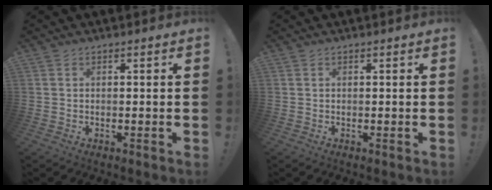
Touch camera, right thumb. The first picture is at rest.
{"total": 0.0}